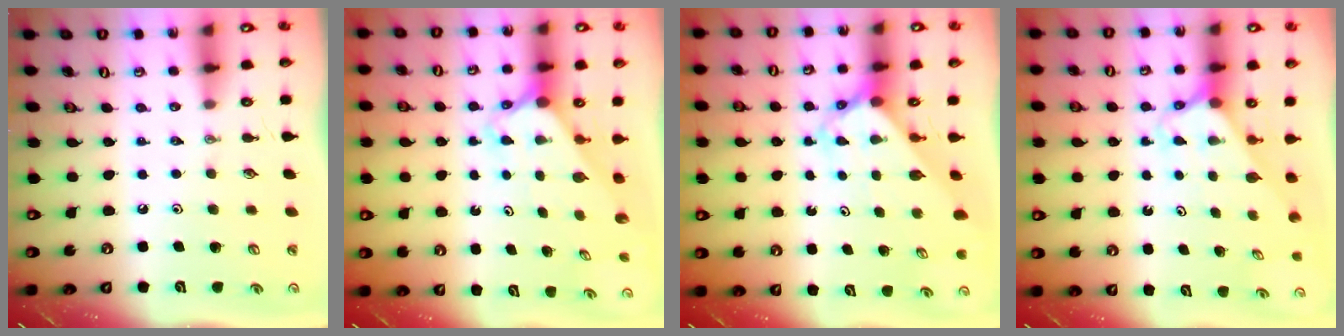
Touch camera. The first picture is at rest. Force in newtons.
{"total": 2.2, "press": 2.2, "slide": 0.1}
{"total": 2.8, "press": 2.8, "slide": 0.1}
{"total": 2.6, "press": 2.6, "slide": 0.2}